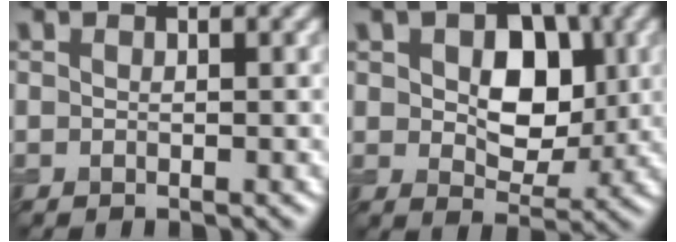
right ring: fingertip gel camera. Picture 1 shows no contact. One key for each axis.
{"total": 6.0, "fx": 1.0, "fy": 4.0, "fz": 4.4, "tx": -0.073, "ty": 0.001, "tz": 0.019}